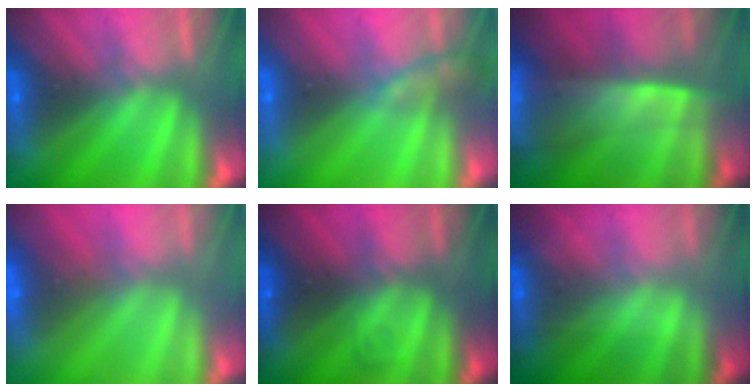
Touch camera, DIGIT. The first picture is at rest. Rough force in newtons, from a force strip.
{"total": 2.3}
{"total": 9.6}
{"total": 8.5}
{"total": 1.7}
{"total": 1.6}